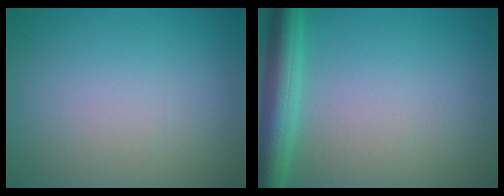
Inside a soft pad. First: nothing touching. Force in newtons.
{"total": 4.5, "press": 4.5, "slide": 0.3}